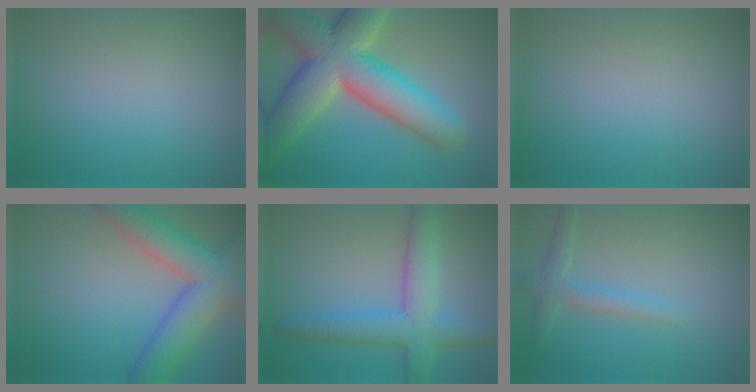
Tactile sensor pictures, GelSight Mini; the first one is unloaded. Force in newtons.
{"total": 12.8, "press": 12.8, "slide": 1.0}
{"total": 0.0}
{"total": 8.3, "press": 8.3, "slide": 0.4}
{"total": 6.1, "press": 6.1, "slide": 0.2}
{"total": 2.3, "press": 2.3, "slide": 0.2}